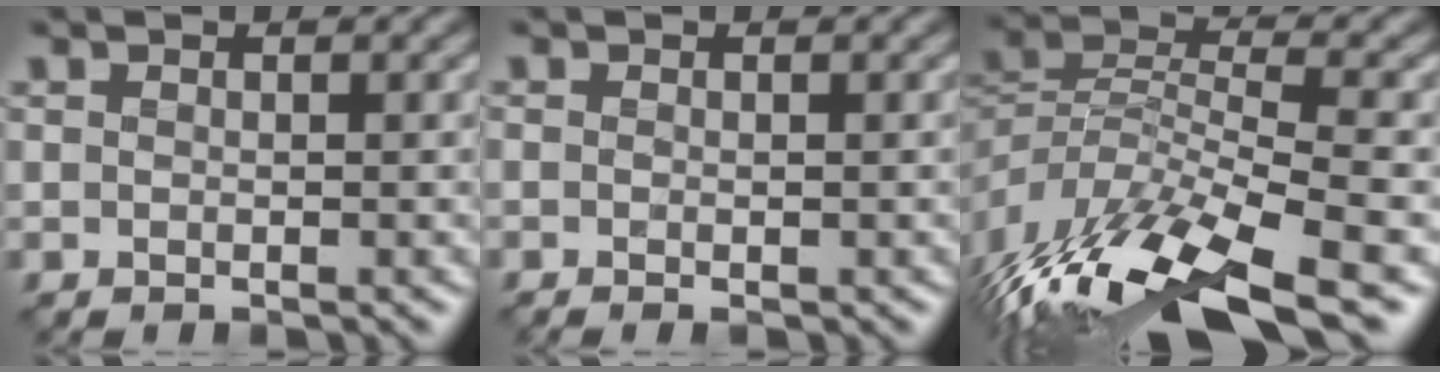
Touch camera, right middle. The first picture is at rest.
{"total": 1.0, "force": [-0.4, 0.4, 0.9], "torque": [-0.018, -0.007, -0.006]}
{"total": 12.7, "force": [-6.9, 4.7, 9.5], "torque": [-0.193, -0.003, -0.123]}